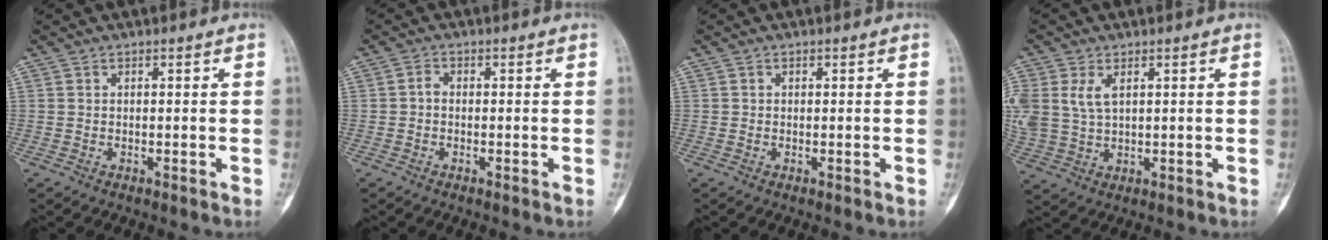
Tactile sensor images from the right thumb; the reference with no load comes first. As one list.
[{"total": 1.5, "force": [-0.3, 1.1, 0.9], "torque": [-0.012, 0.004, -0.011]}, {"total": 0.0}, {"total": 9.1, "force": [2.8, 5.8, 6.5], "torque": [-0.158, 0.001, 0.067]}]